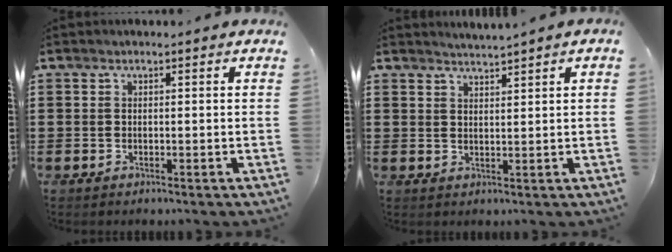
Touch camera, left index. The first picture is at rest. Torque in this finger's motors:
{"motor_torque": [1.08, -1.06, 0.34, 0.07]}